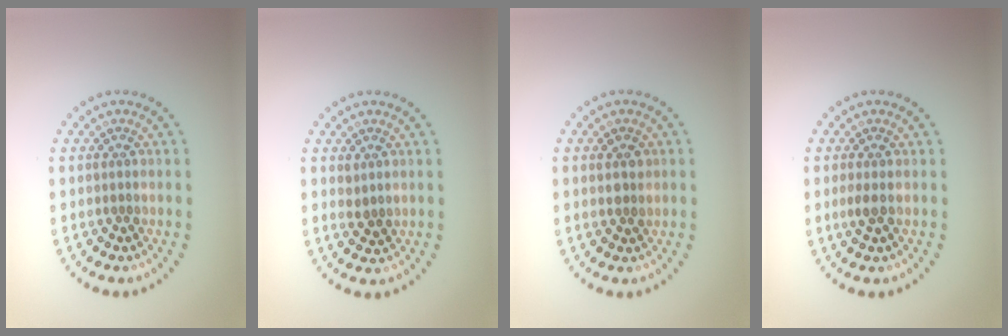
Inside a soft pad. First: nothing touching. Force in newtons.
{"total": 1.0, "press": 0.9, "slide": 0.4}
{"total": 1.4, "press": 1.3, "slide": 0.5}
{"total": 1.1, "press": 1.0, "slide": 0.3}